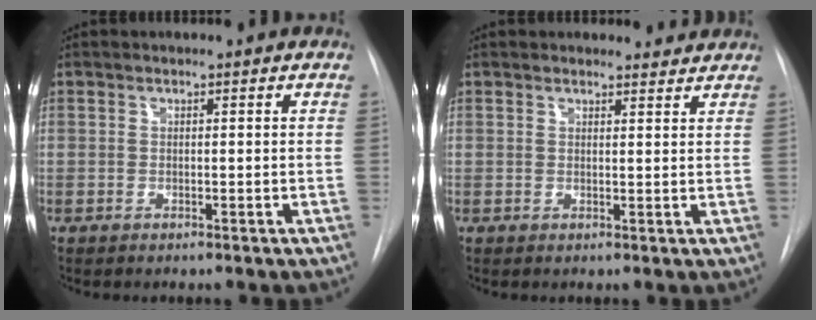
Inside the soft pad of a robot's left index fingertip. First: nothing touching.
{"total": 2.8, "force": [2.7, 0.8, -0.1], "torque": [-0.003, -0.002, 0.024]}